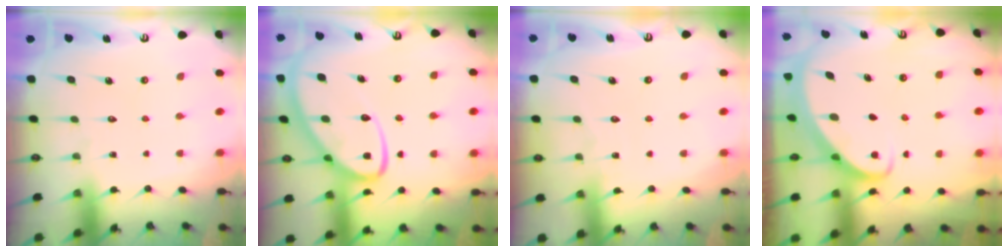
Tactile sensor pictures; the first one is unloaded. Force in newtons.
{"total": 12.2, "press": 12.2, "slide": 1.1}
{"total": 2.9, "press": 2.9, "slide": 0.3}
{"total": 2.6, "press": 2.5, "slide": 0.3}